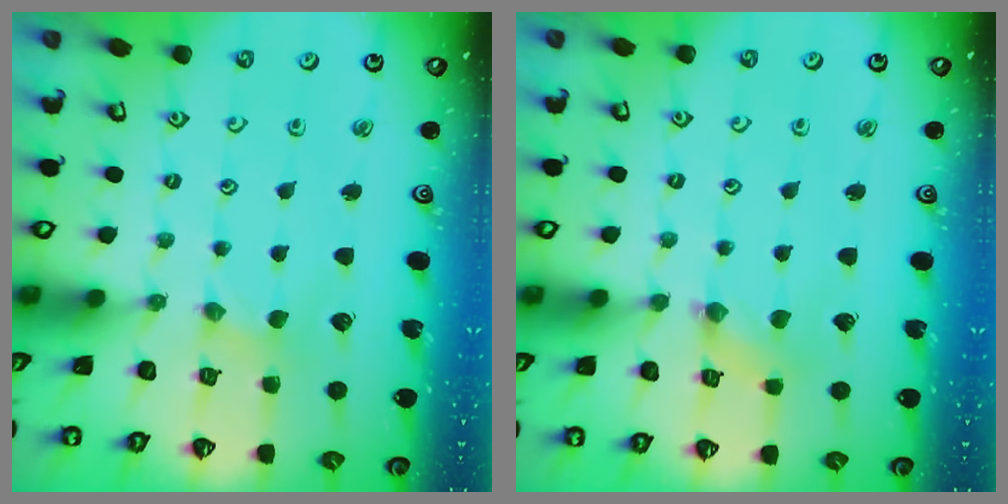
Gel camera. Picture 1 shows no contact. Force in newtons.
{"total": 1.4, "press": 1.3, "slide": 0.3}